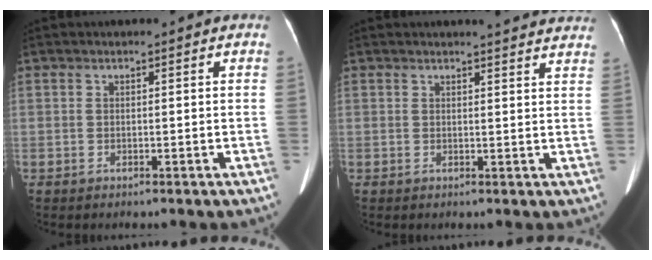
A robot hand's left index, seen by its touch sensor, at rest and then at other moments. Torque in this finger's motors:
{"motor_torque": [0.11, -0.13, -0.01, 0.00]}